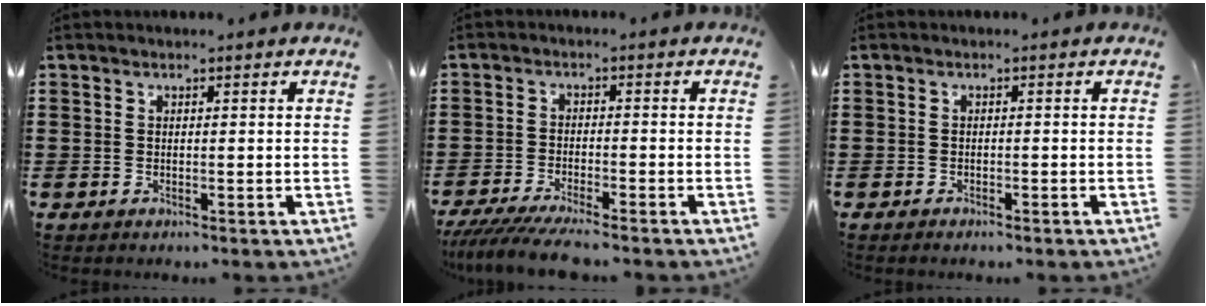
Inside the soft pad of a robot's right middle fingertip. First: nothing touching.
{"total": 4.9, "force": [-4.5, 0.1, 1.8], "torque": [-0.045, -0.016, -0.089]}
{"total": 0.8, "force": [-0.8, 0.1, 0.1], "torque": [-0.004, -0.002, -0.017]}